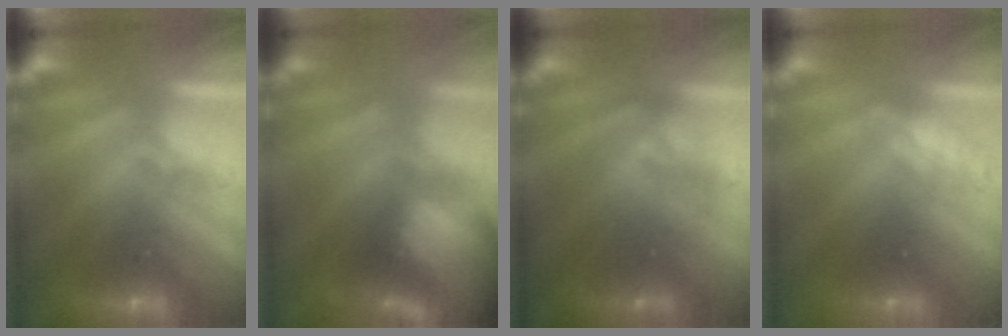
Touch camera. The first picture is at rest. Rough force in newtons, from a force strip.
{"total": 7.3}
{"total": 2.1}
{"total": 2.4}